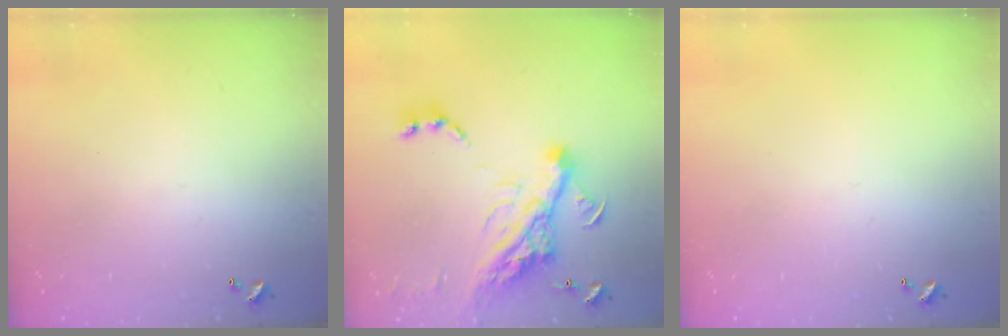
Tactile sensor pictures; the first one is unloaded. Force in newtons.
{"total": 19.3, "press": 19.1, "slide": 2.5}
{"total": 0.0}